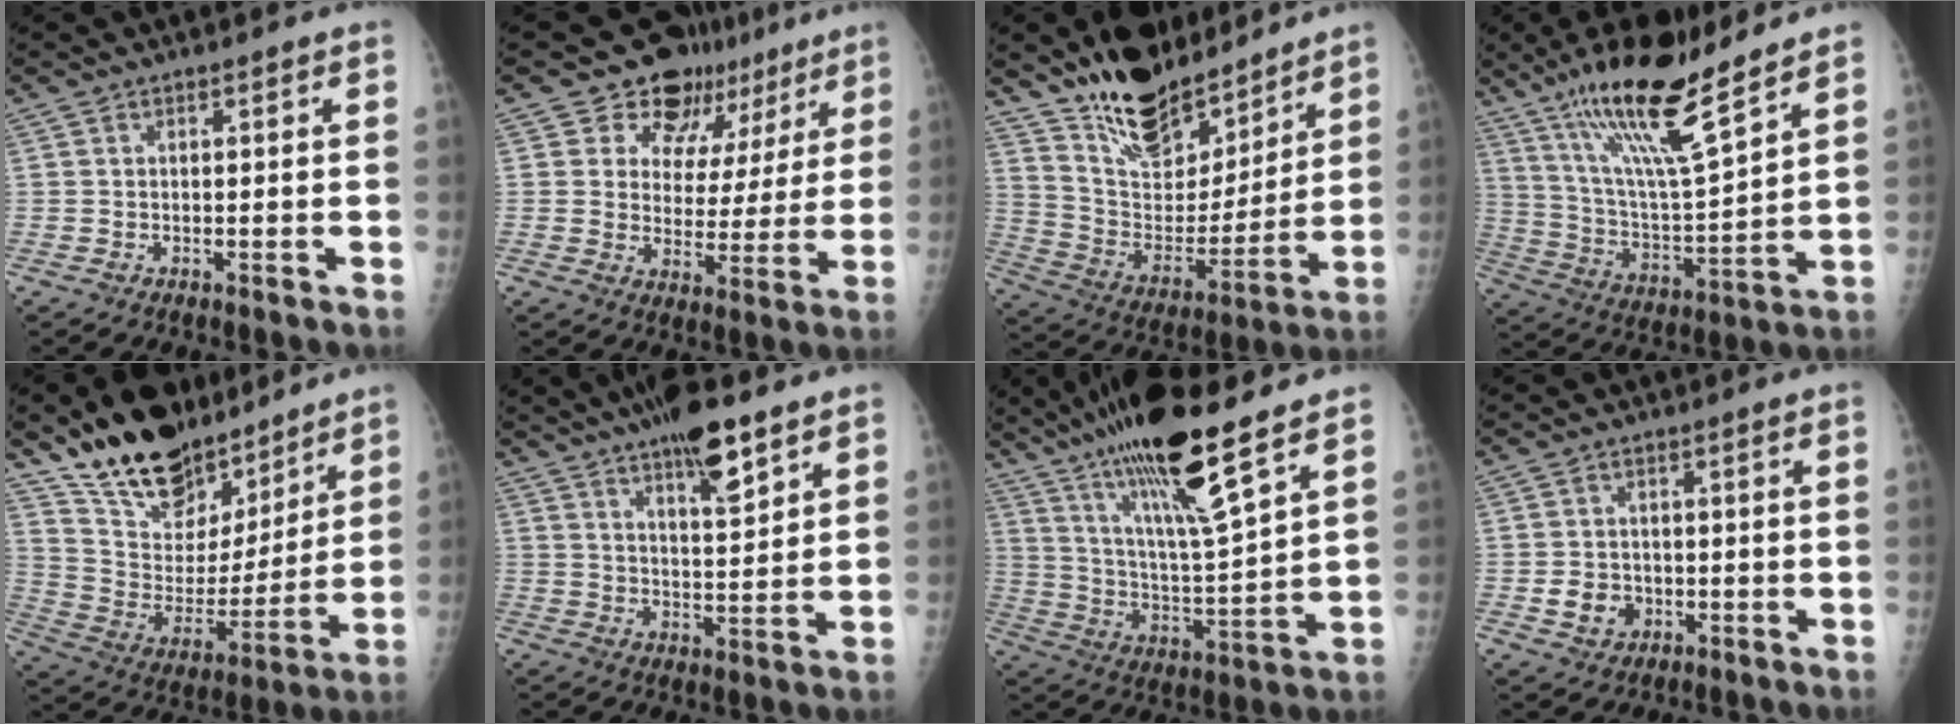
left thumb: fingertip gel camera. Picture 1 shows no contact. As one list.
[{"total": 12.3, "force": [8.3, 8.5, 3.4], "torque": [0.000, -0.033, 0.105]}, {"total": 20.2, "force": [15.9, 8.7, 8.9], "torque": [-0.102, -0.102, 0.275]}, {"total": 18.2, "force": [12.7, 3.3, 12.7], "torque": [-0.209, -0.065, 0.234]}, {"total": 21.9, "force": [16.9, 10.2, 9.5], "torque": [-0.118, -0.092, 0.291]}, {"total": 11.1, "force": [7.1, 2.8, 8.2], "torque": [-0.119, -0.031, 0.114]}, {"total": 19.3, "force": [13.1, 2.2, 14.0], "torque": [-0.238, -0.063, 0.235]}, {"total": 4.5, "force": [-0.9, 4.0, 1.9], "torque": [-0.014, 0.005, -0.008]}]